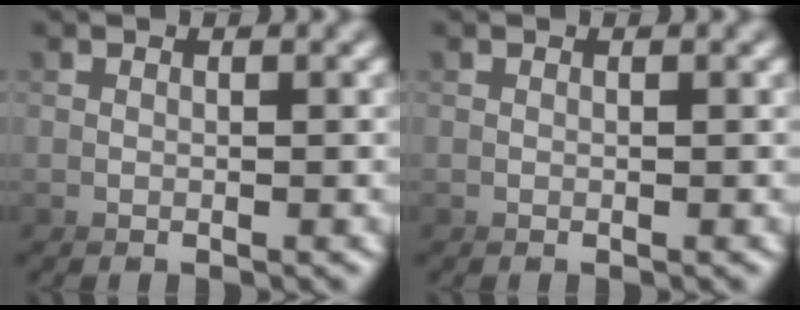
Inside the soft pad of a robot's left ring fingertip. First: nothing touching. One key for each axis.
{"total": 0.0}